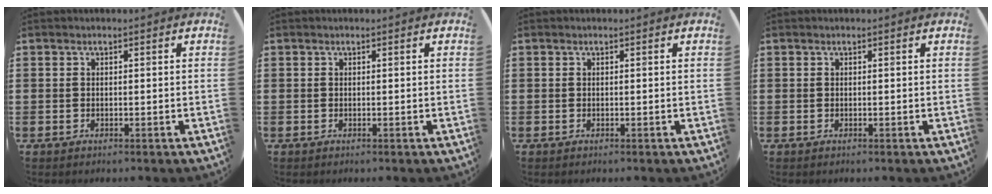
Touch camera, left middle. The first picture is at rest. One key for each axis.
{"total": 0.0}
{"total": 0.0}
{"total": 0.0}